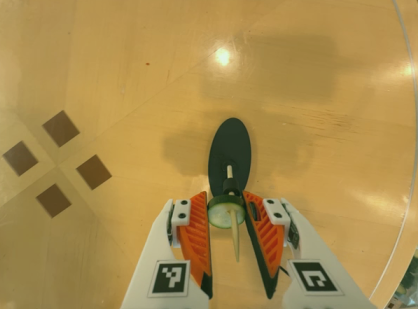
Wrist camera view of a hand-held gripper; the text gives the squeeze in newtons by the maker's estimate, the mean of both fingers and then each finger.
{"total": 8.1, "left": 8.0, "right": 8.2}